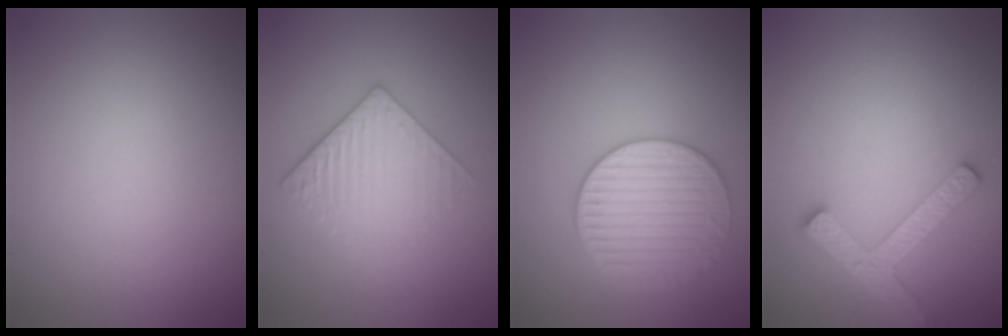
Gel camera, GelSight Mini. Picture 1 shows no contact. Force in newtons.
{"total": 3.0, "press": 2.7, "slide": 1.2}
{"total": 3.6, "press": 3.5, "slide": 0.8}
{"total": 3.9, "press": 3.6, "slide": 1.5}